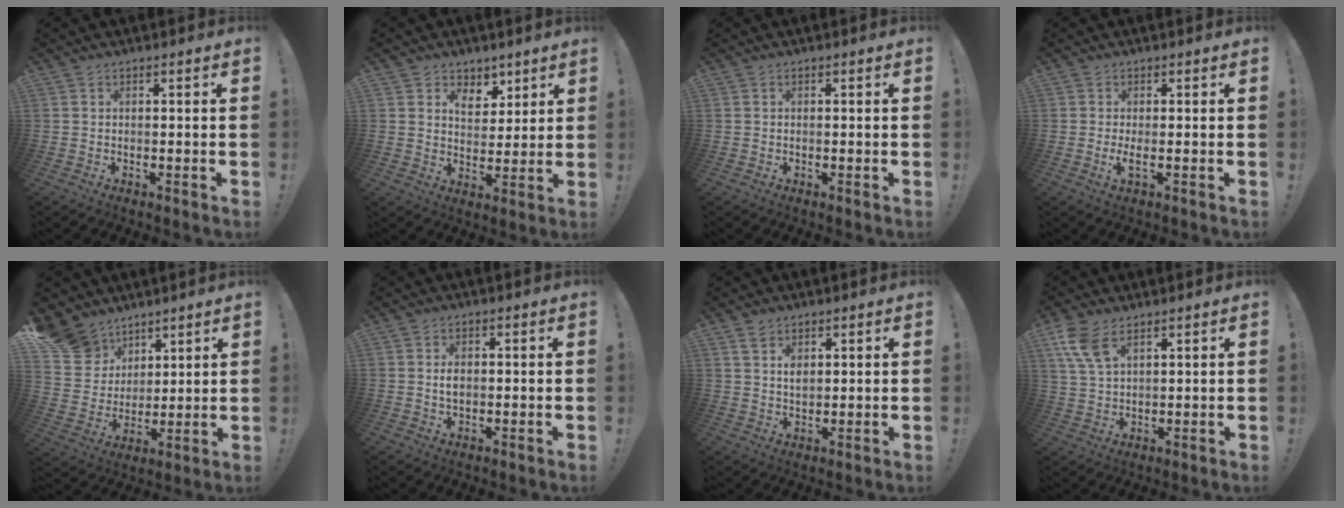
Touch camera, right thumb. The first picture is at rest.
{"total": 7.1, "force": [4.0, 5.5, 2.0], "torque": [-0.032, -0.026, 0.079]}
{"total": 0.0}
{"total": 2.8, "force": [0.1, 0.0, 2.8], "torque": [-0.045, -0.013, 0.002]}
{"total": 11.5, "force": [7.8, 8.2, 1.9], "torque": [-0.043, -0.056, 0.160]}
{"total": 2.8, "force": [0.1, 1.7, 2.2], "torque": [-0.029, 0.000, 0.000]}
{"total": 3.4, "force": [2.0, 2.2, 1.7], "torque": [-0.017, -0.011, 0.034]}
{"total": 8.1, "force": [4.6, 3.8, 5.5], "torque": [-0.116, -0.012, 0.091]}